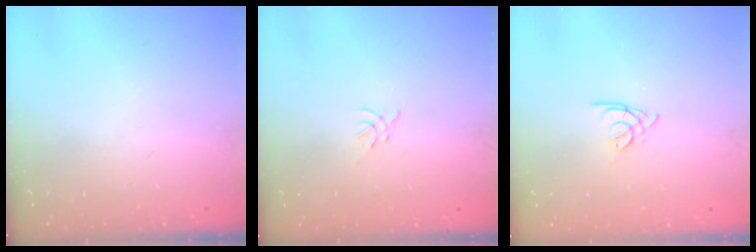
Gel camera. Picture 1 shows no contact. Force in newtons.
{"total": 0.0}
{"total": 1.8, "press": 1.7, "slide": 0.5}